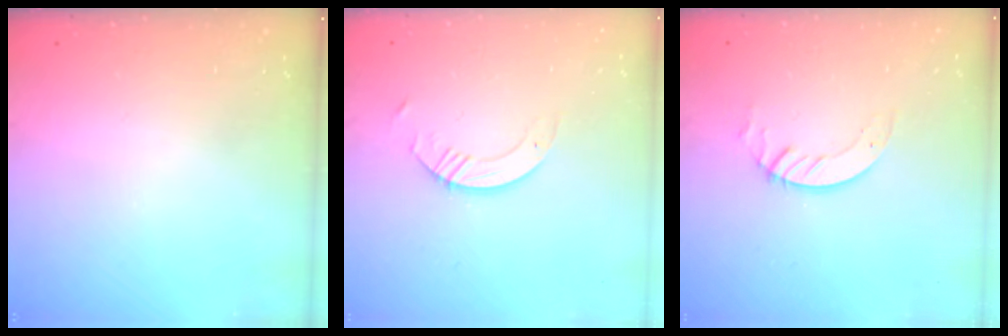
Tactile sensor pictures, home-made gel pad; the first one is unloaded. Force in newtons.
{"total": 3.4, "press": 3.4, "slide": 0.3}
{"total": 3.3, "press": 3.3, "slide": 0.2}